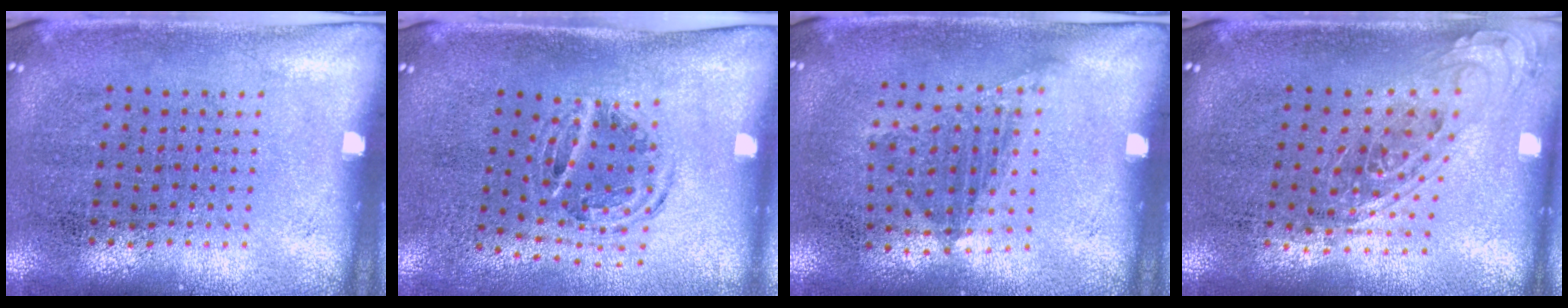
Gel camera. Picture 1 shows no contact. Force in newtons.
{"total": 0.9, "press": 0.9, "slide": 0.2}
{"total": 1.1, "press": 0.8, "slide": 0.7}
{"total": 0.8, "press": 0.8, "slide": 0.2}